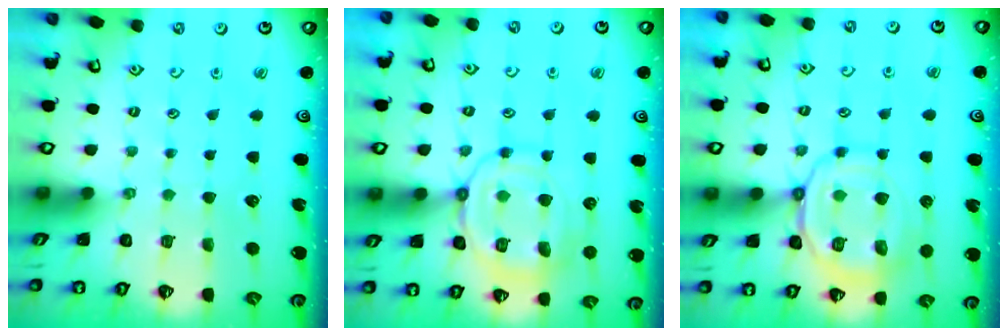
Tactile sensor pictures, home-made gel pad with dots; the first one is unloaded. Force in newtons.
{"total": 13.7, "press": 13.7, "slide": 1.2}
{"total": 14.0, "press": 14.0, "slide": 1.3}